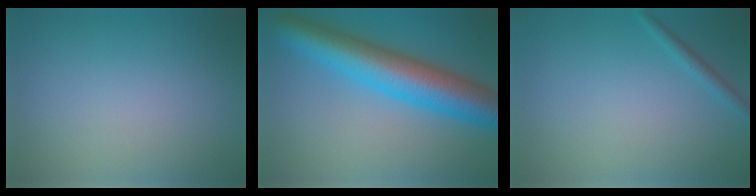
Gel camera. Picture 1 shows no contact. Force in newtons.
{"total": 9.5, "press": 9.5, "slide": 0.2}
{"total": 1.1, "press": 1.1, "slide": 0.0}